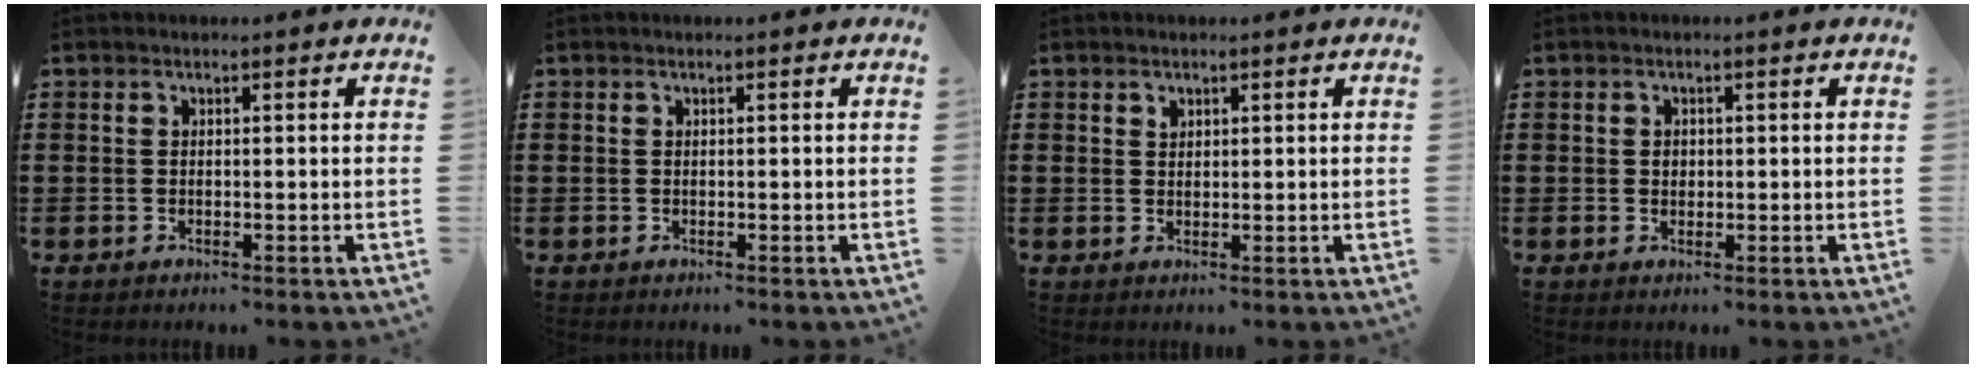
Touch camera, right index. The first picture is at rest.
{"total": 0.0}
{"total": 0.9, "force": [0.7, 0.6, 0.2], "torque": [-0.005, 0.001, 0.013]}
{"total": 1.0, "force": [0.1, 0.9, 0.5], "torque": [-0.011, 0.006, 0.002]}